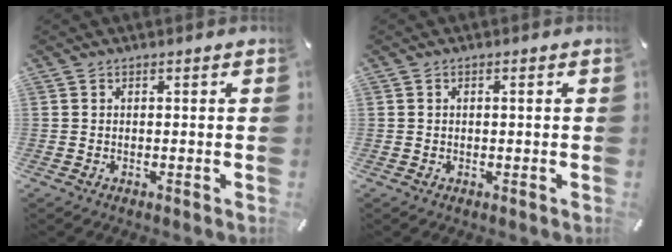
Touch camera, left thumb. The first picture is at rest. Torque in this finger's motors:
{"motor_torque": [-0.11, -0.42, -0.07, 0.25, -0.02]}